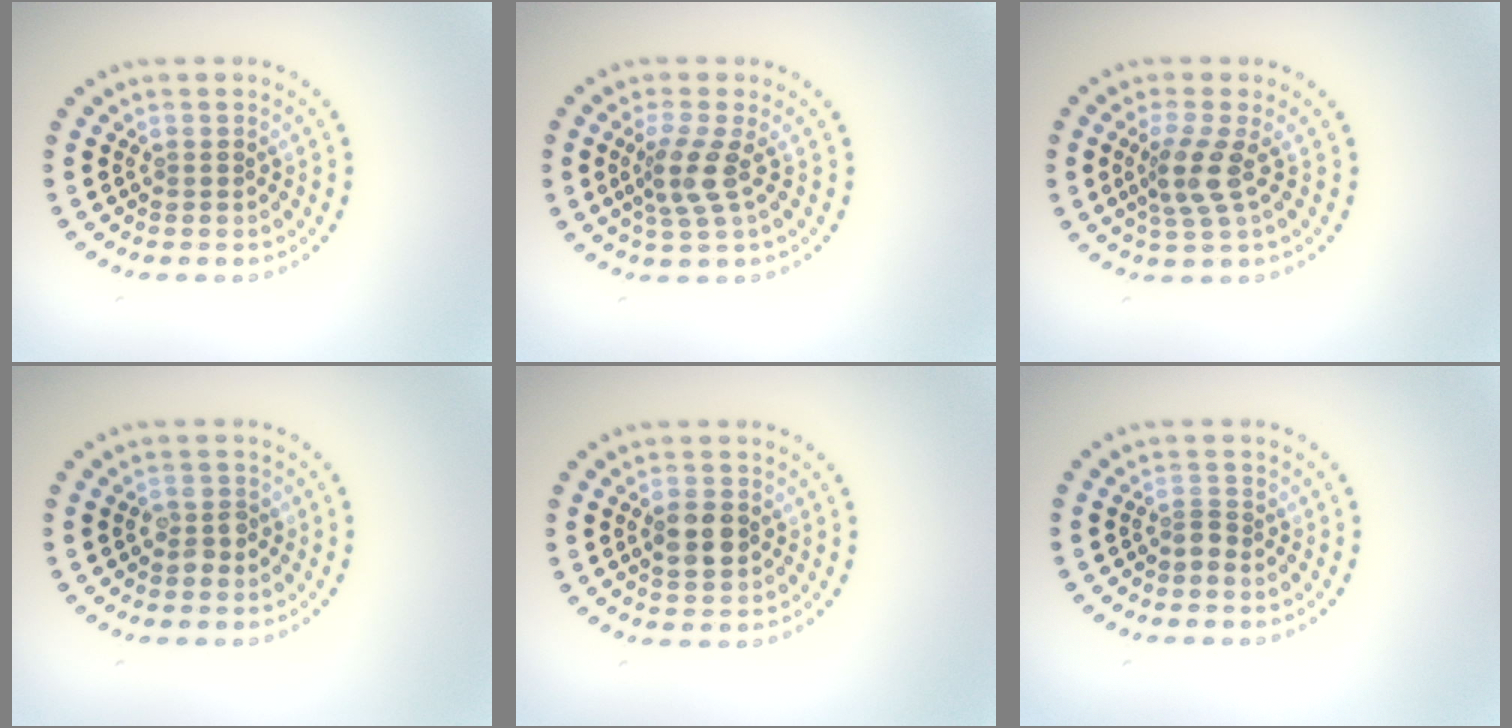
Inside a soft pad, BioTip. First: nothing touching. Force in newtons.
{"total": 2.9, "press": 2.2, "slide": 1.8}
{"total": 2.8, "press": 2.1, "slide": 1.8}
{"total": 1.7, "press": 1.7, "slide": 0.4}
{"total": 3.3, "press": 3.3, "slide": 0.1}
{"total": 0.8, "press": 0.4, "slide": 0.7}